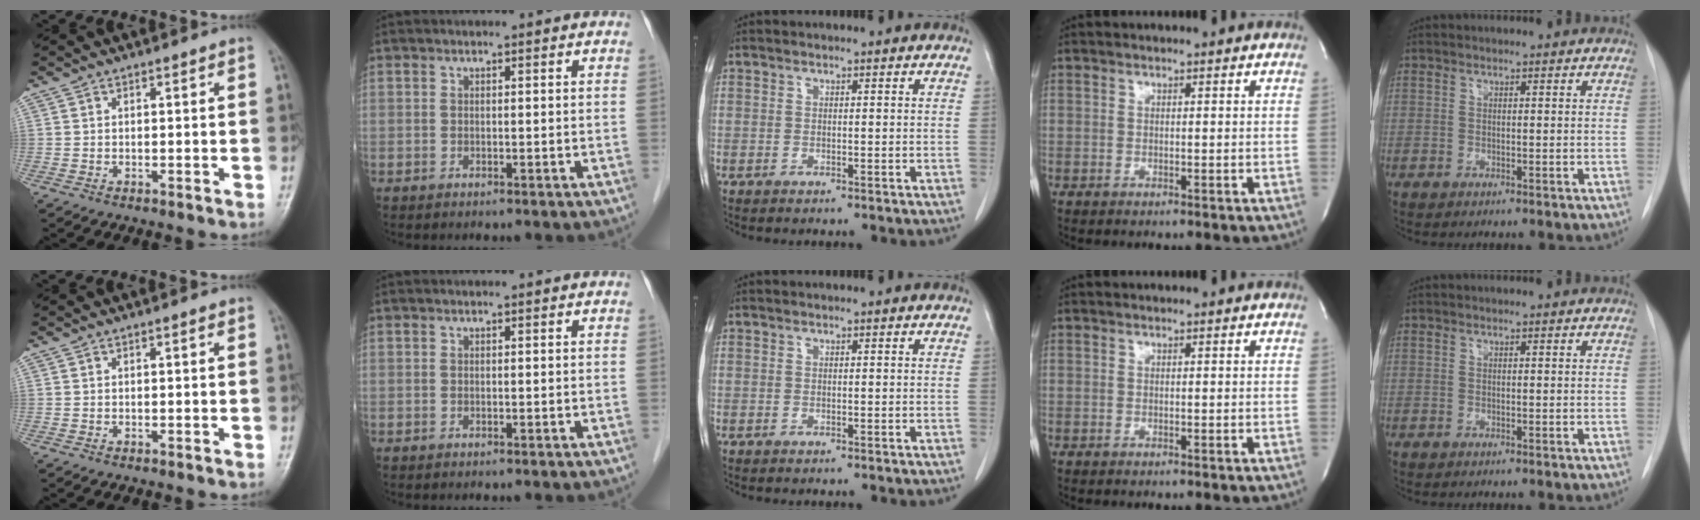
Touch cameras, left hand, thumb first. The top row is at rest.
{}